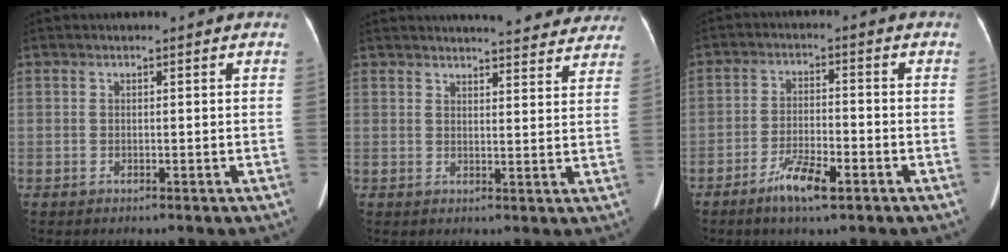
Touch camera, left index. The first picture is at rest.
{"total": 18.9, "force": [17.6, 4.1, 5.5], "torque": [-0.059, -0.009, 0.197]}
{"total": 6.0, "force": [-3.8, 1.2, 4.4], "torque": [-0.090, -0.008, -0.068]}